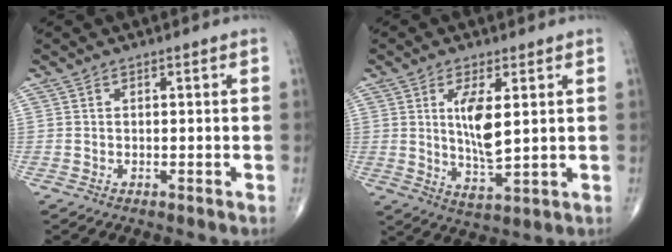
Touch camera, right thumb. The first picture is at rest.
{"total": 8.6, "force": [1.8, 3.0, 7.9], "torque": [-0.138, -0.025, 0.040]}